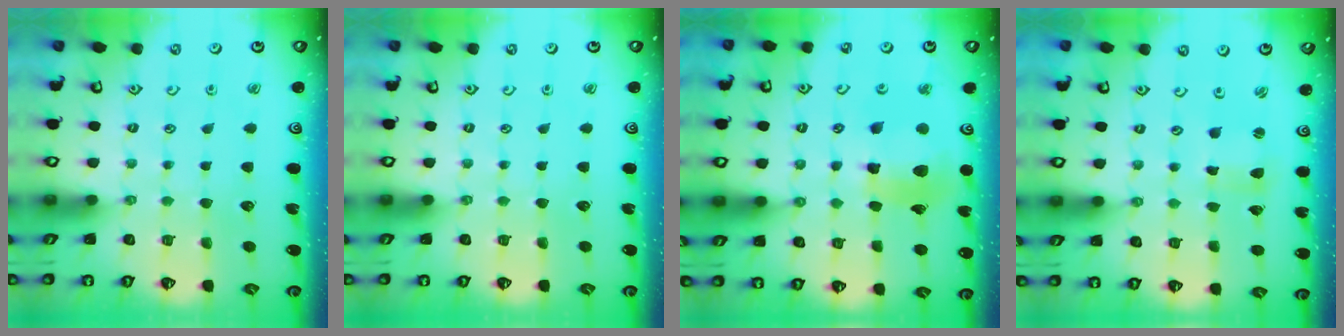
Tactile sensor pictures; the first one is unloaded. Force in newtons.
{"total": 0.0}
{"total": 12.3, "press": 12.2, "slide": 1.3}
{"total": 2.2, "press": 2.2, "slide": 0.3}